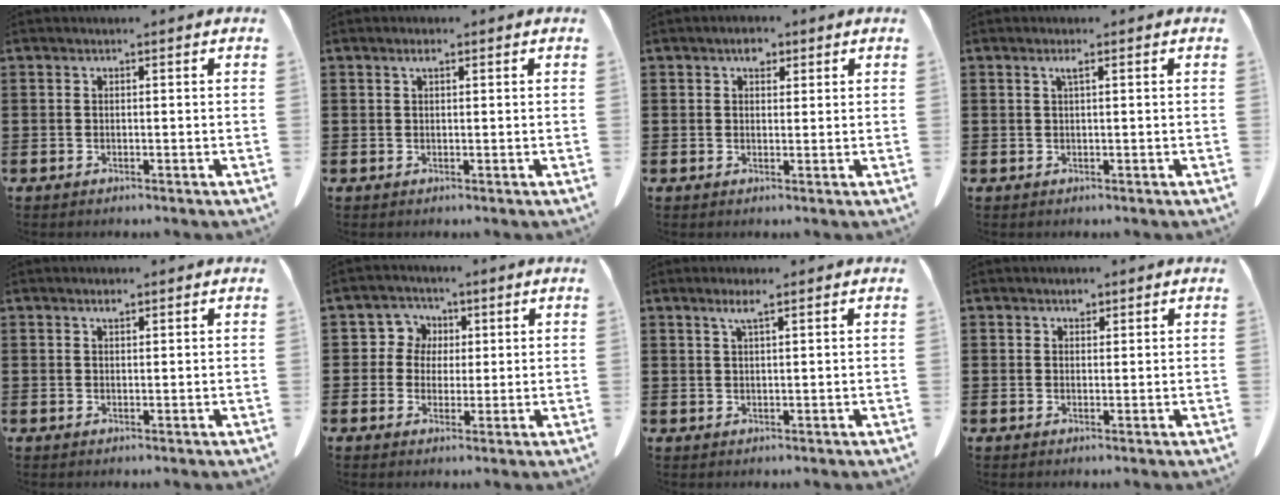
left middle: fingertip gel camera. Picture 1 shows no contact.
{"total": 1.3, "force": [0.6, 0.4, 1.1], "torque": [-0.023, 0.002, 0.010]}
{"total": 2.8, "force": [1.7, 1.6, 1.5], "torque": [-0.011, -0.004, 0.026]}
{"total": 1.3, "force": [0.5, 0.1, 1.2], "torque": [-0.024, 0.002, 0.009]}
{"total": 1.2, "force": [0.8, 0.3, 0.8], "torque": [-0.017, 0.001, 0.015]}
{"total": 4.5, "force": [1.3, 4.2, 0.9], "torque": [-0.034, 0.010, 0.020]}
{"total": 2.4, "force": [1.6, 0.2, 1.9], "torque": [-0.041, 0.001, 0.028]}
{"total": 1.6, "force": [1.2, 0.9, 0.5], "torque": [0.003, -0.005, 0.019]}